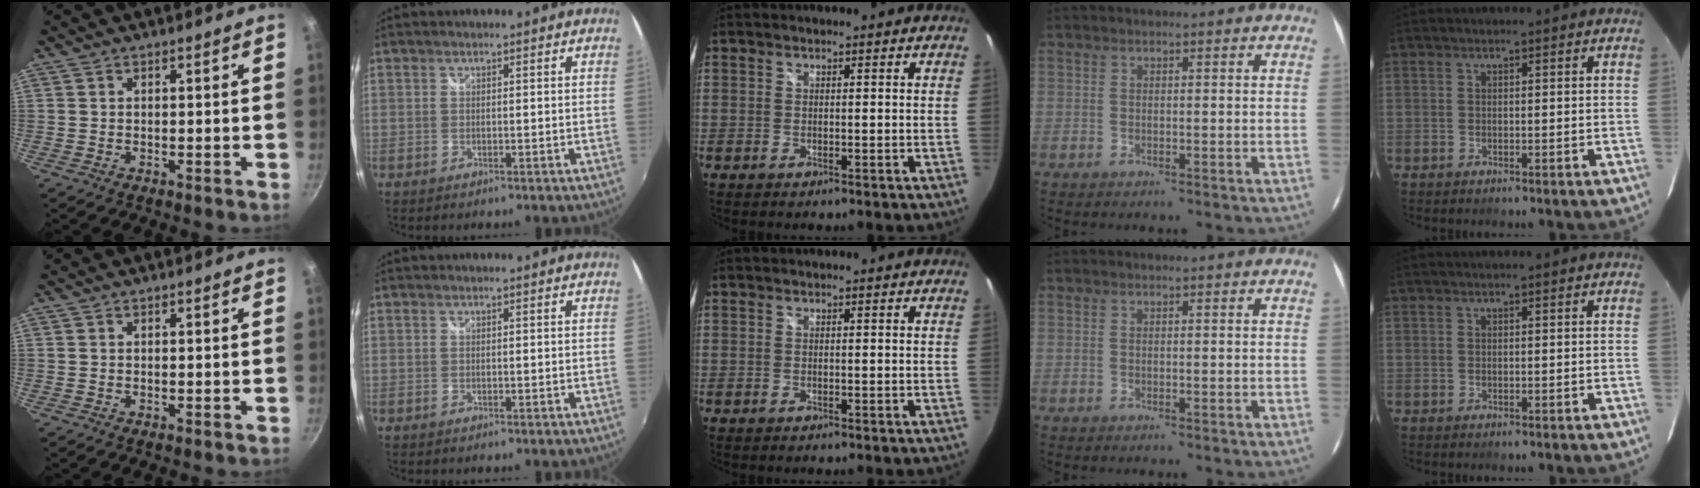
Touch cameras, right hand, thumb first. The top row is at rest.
{}